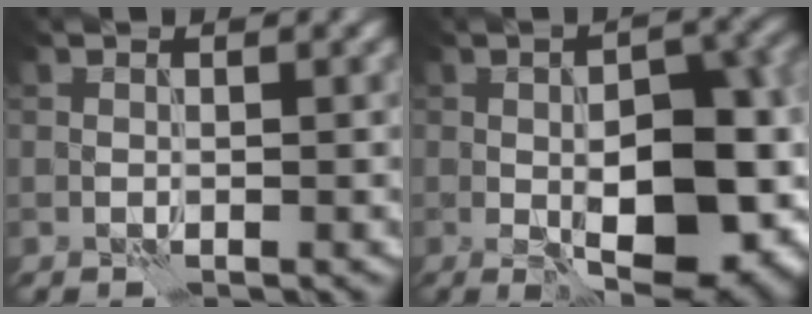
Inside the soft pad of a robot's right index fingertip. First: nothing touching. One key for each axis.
{"total": 13.0, "fx": -3.4, "fy": 5.6, "fz": 11.2, "tx": -0.141, "ty": -0.002, "tz": -0.049}